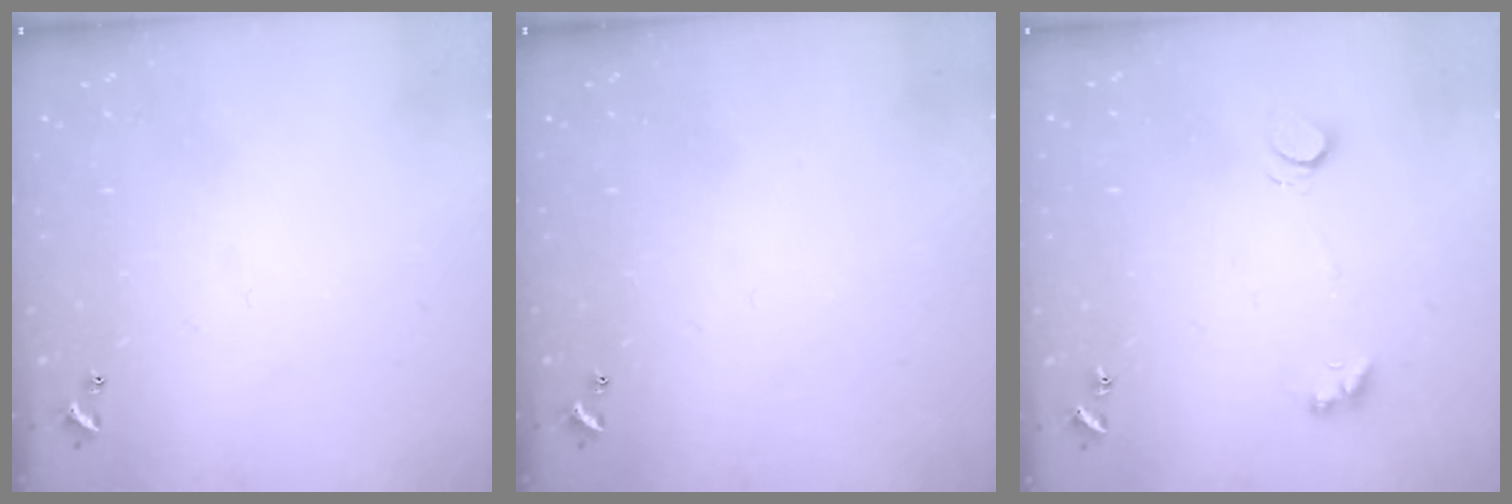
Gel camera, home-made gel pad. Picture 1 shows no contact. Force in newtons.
{"total": 0.0}
{"total": 3.8, "press": 3.8, "slide": 0.5}